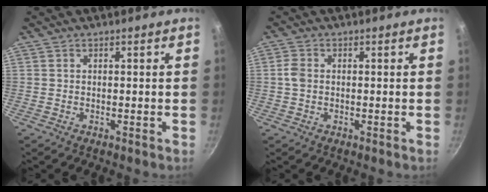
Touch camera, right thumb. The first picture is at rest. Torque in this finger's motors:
{"motor_torque": [0.17, 0.40, 0.32, 0.30, 0.06]}